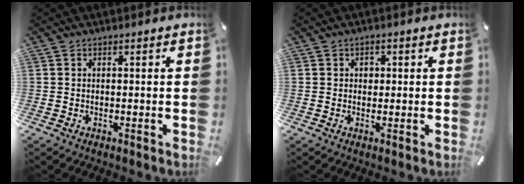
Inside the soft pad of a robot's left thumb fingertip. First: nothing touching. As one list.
[{"total": 1.6, "force": [0.2, 1.4, 0.7], "torque": [0.000, 0.001, -0.003]}]